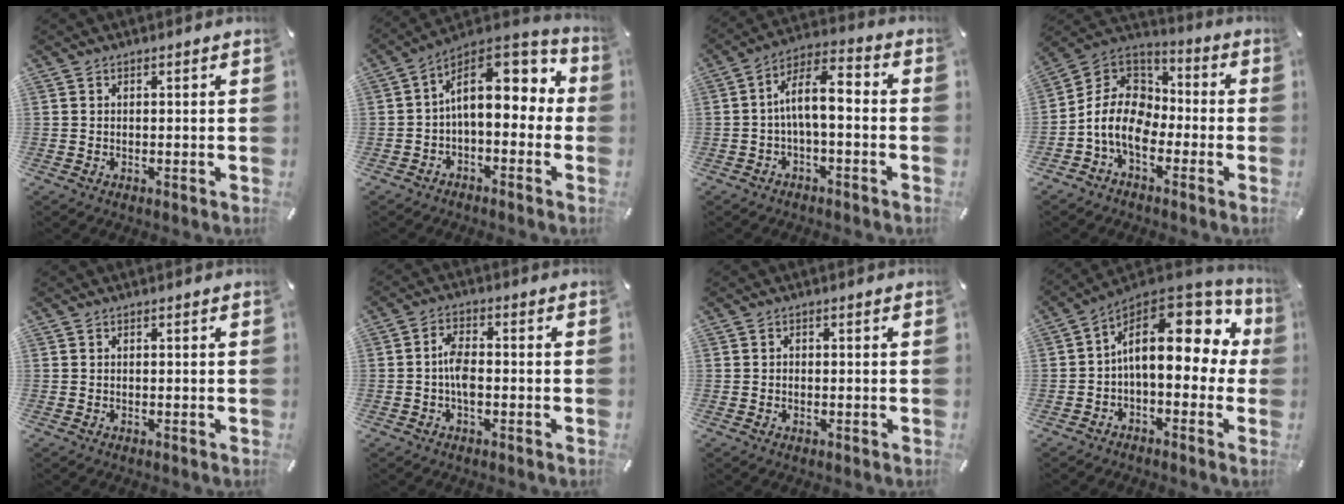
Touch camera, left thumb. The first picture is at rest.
{"total": 14.1, "force": [3.9, 8.1, 10.8], "torque": [-0.160, -0.026, 0.068]}
{"total": 9.6, "force": [-0.8, 4.0, 8.7], "torque": [-0.164, 0.009, -0.013]}
{"total": 12.1, "force": [-5.6, 8.4, 6.7], "torque": [-0.157, 0.021, -0.109]}
{"total": 0.0}
{"total": 5.2, "force": [-1.1, 2.6, 4.4], "torque": [-0.082, 0.010, -0.019]}
{"total": 0.8, "force": [-0.1, 0.7, 0.5], "torque": [-0.009, 0.002, -0.003]}
{"total": 18.6, "force": [4.9, 10.1, 14.8], "torque": [-0.222, -0.037, 0.084]}